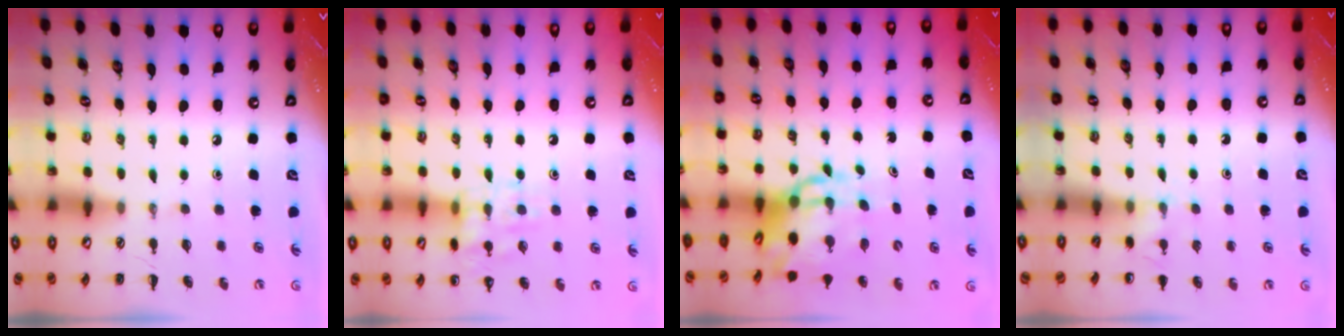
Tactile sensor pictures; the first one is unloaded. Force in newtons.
{"total": 12.6, "press": 12.6, "slide": 0.9}
{"total": 8.2, "press": 8.0, "slide": 1.9}
{"total": 5.2, "press": 5.0, "slide": 1.5}